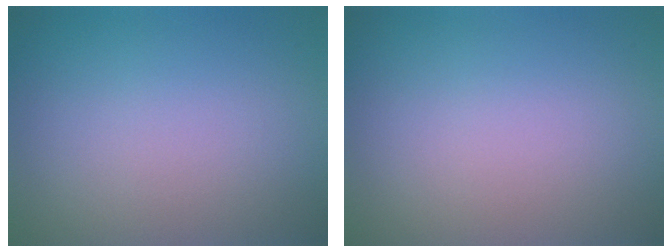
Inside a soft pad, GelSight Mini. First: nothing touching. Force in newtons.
{"total": 0.0}